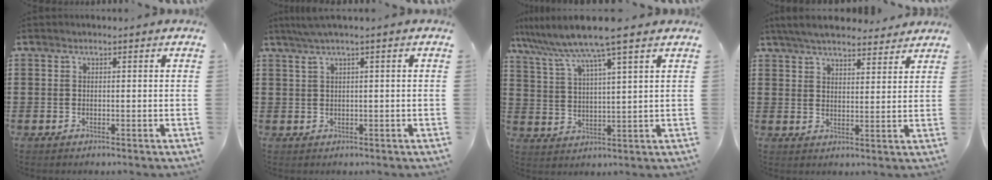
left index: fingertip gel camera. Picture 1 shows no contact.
{"total": 1.7, "force": [0.6, -0.2, 1.6], "torque": [-0.029, -0.002, 0.011]}
{"total": 8.1, "force": [6.5, -0.6, 4.8], "torque": [-0.115, -0.034, 0.107]}
{"total": 5.4, "force": [5.1, 0.9, 1.6], "torque": [-0.048, -0.012, 0.094]}